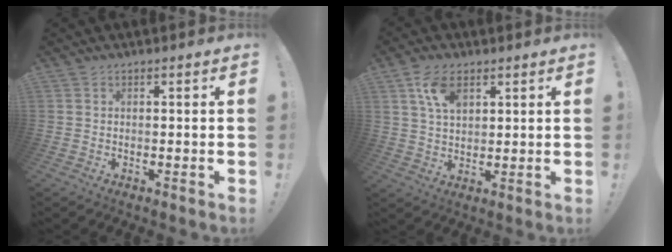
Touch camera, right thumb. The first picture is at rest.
{"total": 8.2, "force": [4.2, 4.6, 5.3], "torque": [-0.088, -0.010, 0.078]}